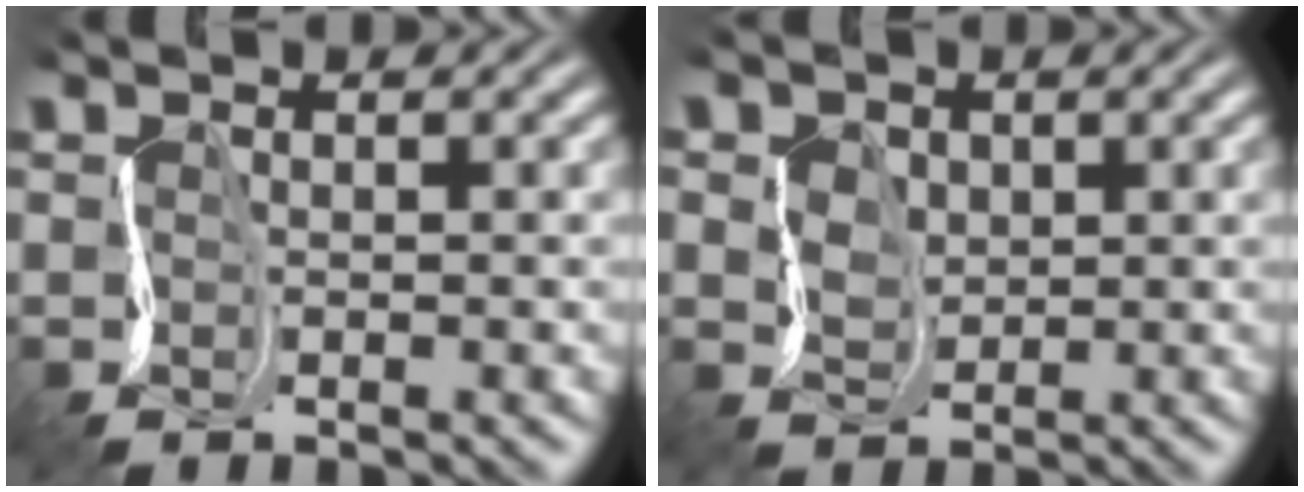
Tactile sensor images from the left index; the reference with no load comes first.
{"total": 1.4, "force": [-0.1, 1.3, 0.1], "torque": [-0.017, 0.000, 0.000]}